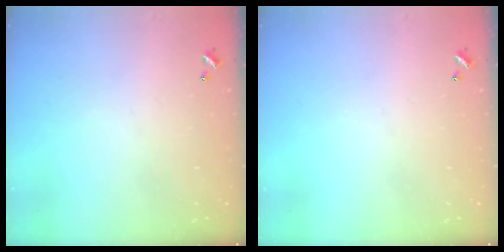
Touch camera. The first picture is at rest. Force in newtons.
{"total": 0.0}